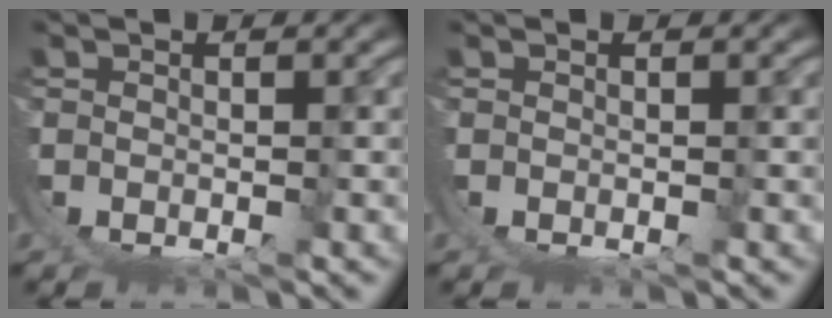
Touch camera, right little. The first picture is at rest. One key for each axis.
{"total": 0.0}